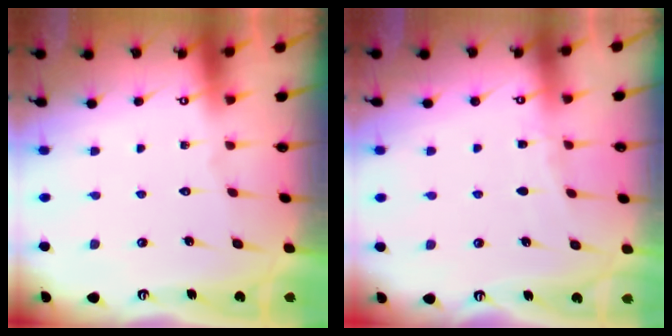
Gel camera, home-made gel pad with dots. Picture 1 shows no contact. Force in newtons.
{"total": 3.2, "press": 3.1, "slide": 0.3}